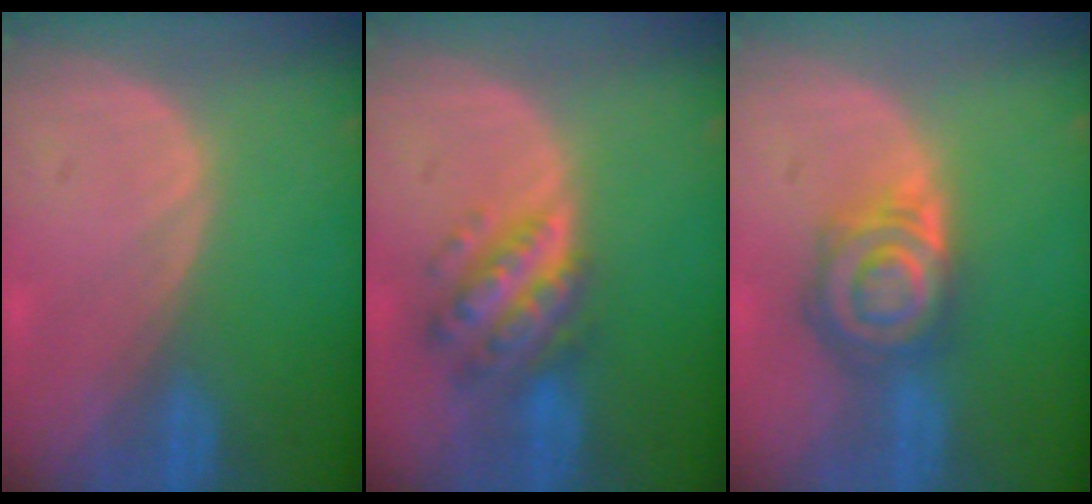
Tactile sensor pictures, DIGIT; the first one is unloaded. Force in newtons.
{"total": 6.7, "press": 6.6, "slide": 0.3}
{"total": 7.8, "press": 7.0, "slide": 3.4}